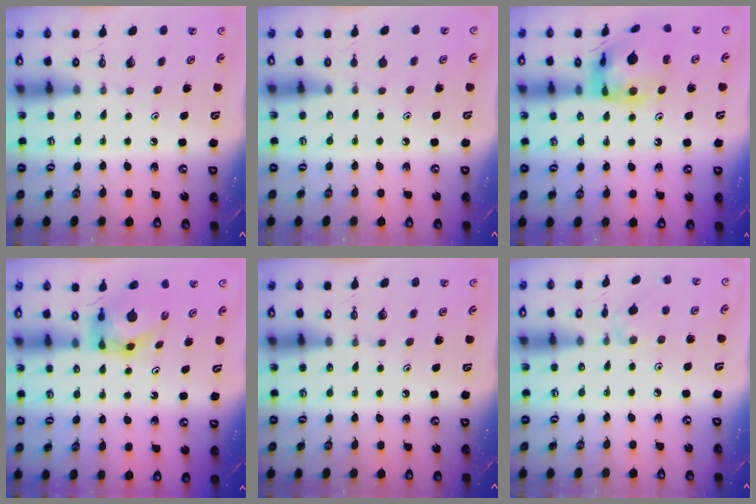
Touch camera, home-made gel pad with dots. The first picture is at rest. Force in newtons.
{"total": 0.8, "press": 0.7, "slide": 0.3}
{"total": 14.8, "press": 14.7, "slide": 1.7}
{"total": 5.6, "press": 5.6, "slide": 0.1}
{"total": 0.0}
{"total": 1.4, "press": 1.4, "slide": 0.4}